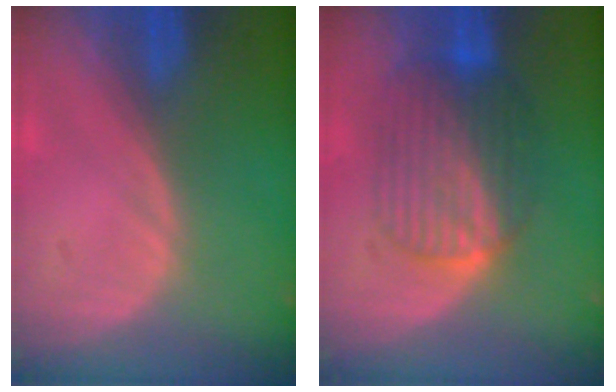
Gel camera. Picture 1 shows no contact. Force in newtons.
{"total": 7.7, "press": 7.7, "slide": 0.2}